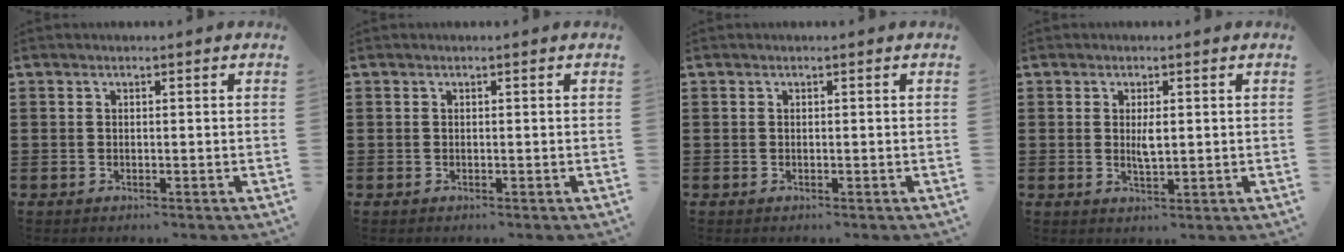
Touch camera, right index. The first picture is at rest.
{"total": 0.0}
{"total": 0.0}
{"total": 2.7, "force": [0.3, 0.9, 2.5], "torque": [-0.049, 0.002, 0.005]}